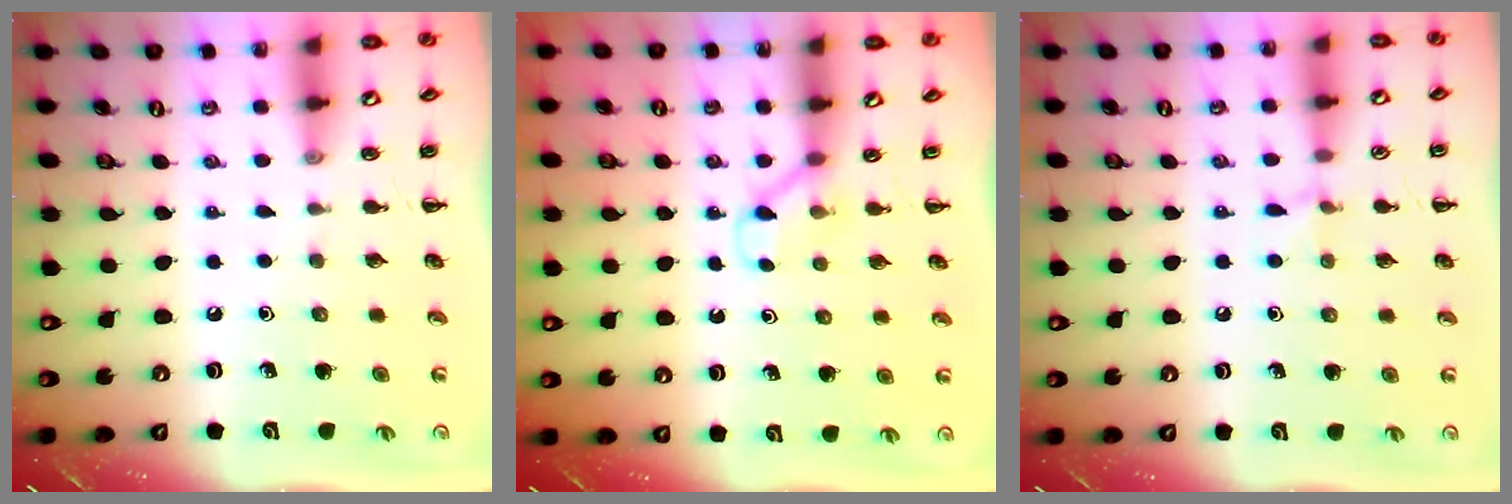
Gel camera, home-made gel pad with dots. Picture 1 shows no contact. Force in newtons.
{"total": 3.3, "press": 3.1, "slide": 1.1}
{"total": 5.0, "press": 4.7, "slide": 1.6}